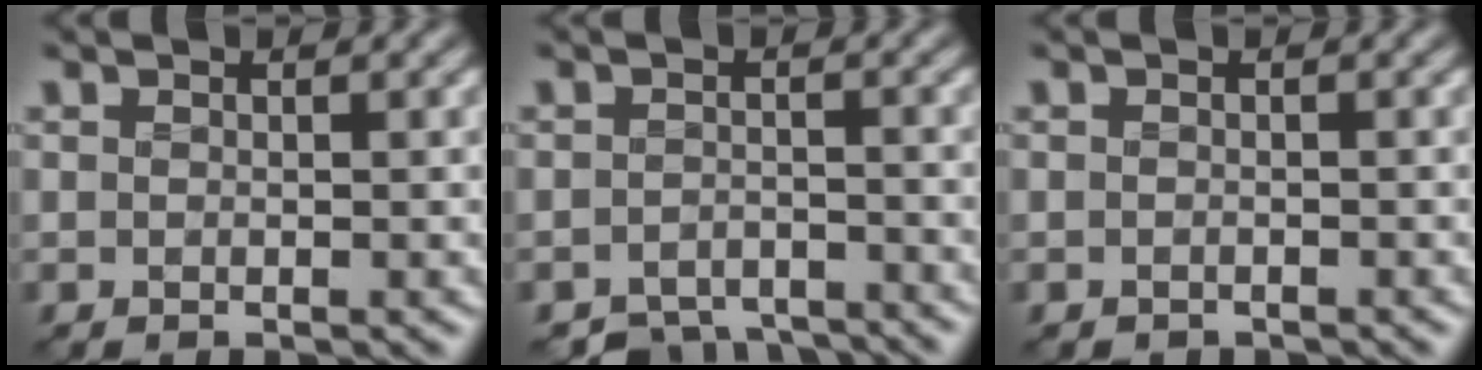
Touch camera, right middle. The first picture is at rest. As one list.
[{"total": 4.3, "force": [-4.3, 0.8, 0.2], "torque": [-0.004, -0.011, -0.064]}, {"total": 0.6, "force": [-0.5, 0.1, -0.2], "torque": [0.003, -0.001, -0.005]}]